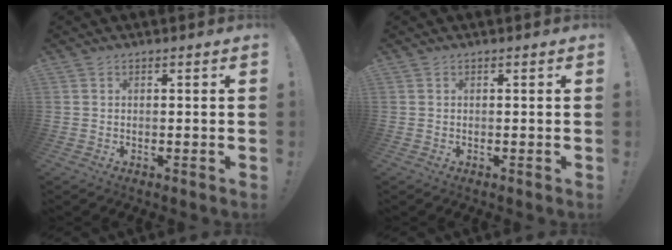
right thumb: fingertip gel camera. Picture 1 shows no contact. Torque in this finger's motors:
{"motor_torque": [-0.13, -0.14, 0.14, -0.04, 0.01]}